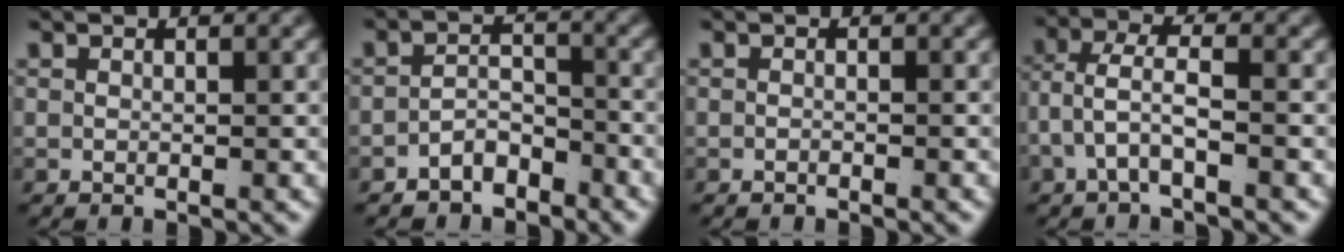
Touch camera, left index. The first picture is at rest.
{"total": 3.6, "force": [-3.2, 1.5, 1.0], "torque": [-0.004, -0.011, -0.055]}
{"total": 0.6, "force": [-0.5, -0.3, 0.0], "torque": [-0.003, -0.004, -0.008]}
{"total": 3.5, "force": [-0.7, 2.0, 2.7], "torque": [-0.067, -0.020, -0.006]}